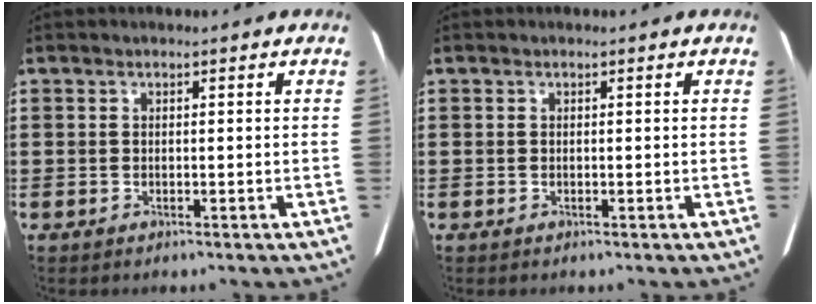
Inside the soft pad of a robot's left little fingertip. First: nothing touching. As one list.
[{"total": 0.0}]